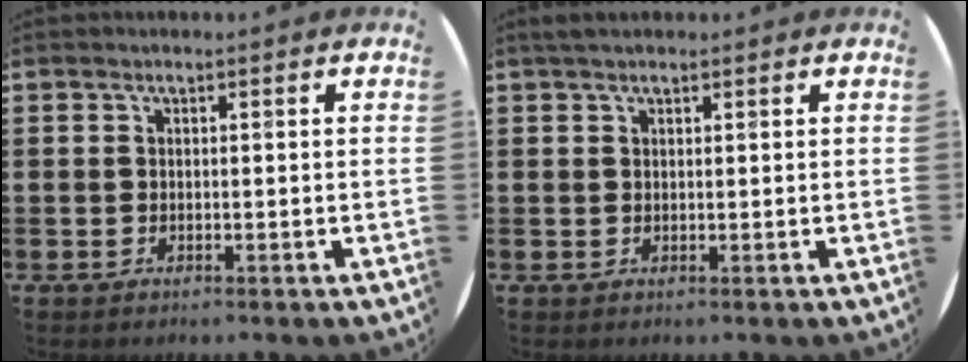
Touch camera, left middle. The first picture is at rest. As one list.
[{"total": 1.4, "force": [1.3, 0.5, 0.4], "torque": [-0.002, 0.001, 0.022]}]